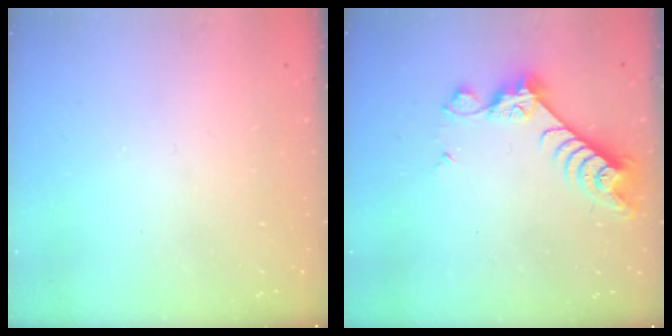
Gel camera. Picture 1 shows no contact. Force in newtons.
{"total": 7.7, "press": 7.6, "slide": 1.1}